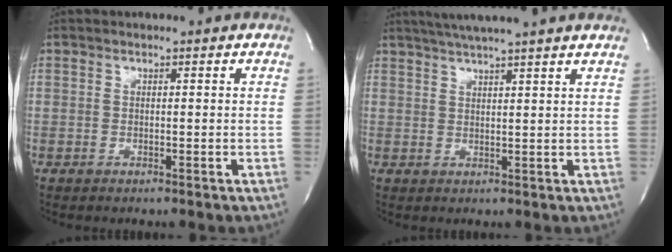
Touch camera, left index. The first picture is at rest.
{"total": 9.9, "force": [8.4, -1.1, 5.2], "torque": [-0.086, 0.024, 0.108]}